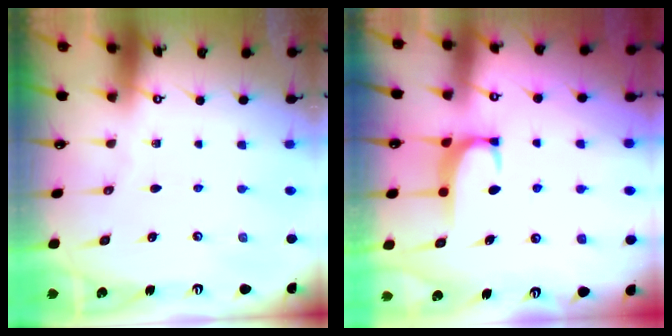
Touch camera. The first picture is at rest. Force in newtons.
{"total": 1.6, "press": 1.6, "slide": 0.5}